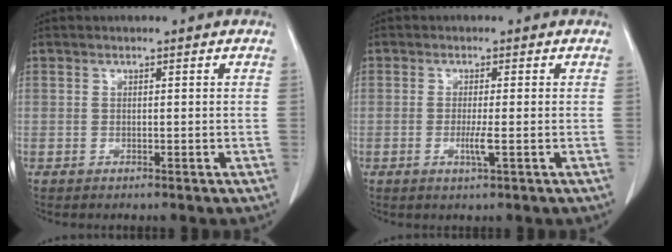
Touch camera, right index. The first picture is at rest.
{"total": 2.6, "force": [-0.6, -0.1, 2.5], "torque": [-0.050, -0.007, -0.011]}